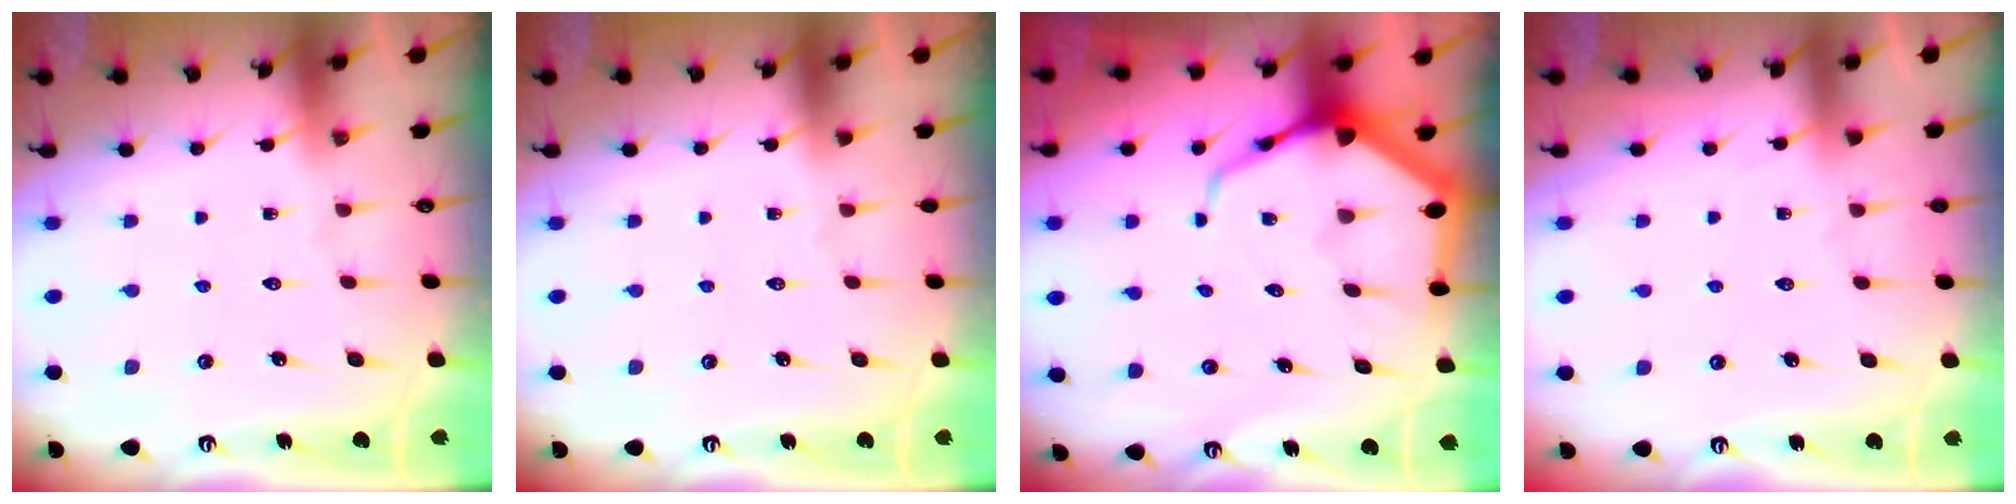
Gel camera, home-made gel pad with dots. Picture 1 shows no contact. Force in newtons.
{"total": 0.0}
{"total": 8.2, "press": 8.1, "slide": 0.9}
{"total": 2.8, "press": 2.8, "slide": 0.4}